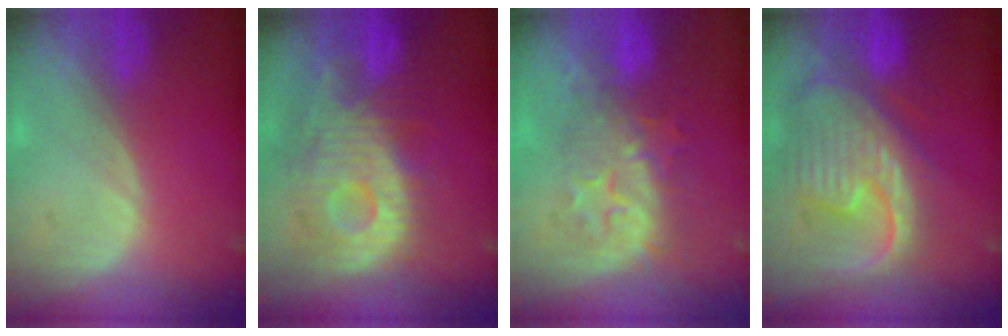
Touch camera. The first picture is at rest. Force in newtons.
{"total": 12.1, "press": 10.7, "slide": 5.5}
{"total": 8.3, "press": 8.2, "slide": 1.8}
{"total": 12.5, "press": 10.7, "slide": 6.5}